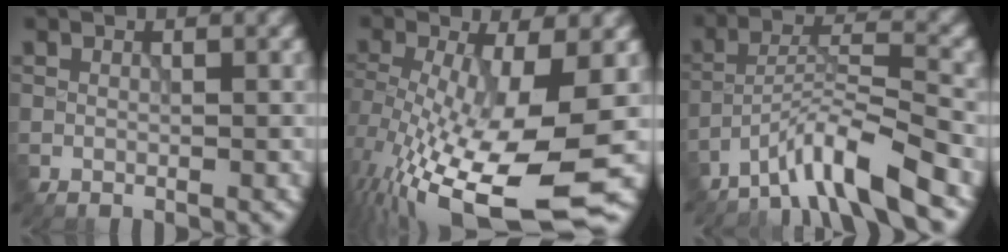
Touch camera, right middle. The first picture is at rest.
{"total": 13.8, "force": [-4.5, 4.5, 12.2], "torque": [-0.233, -0.034, -0.065]}
{"total": 6.4, "force": [-4.9, 0.5, 4.1], "torque": [-0.067, 0.009, -0.094]}